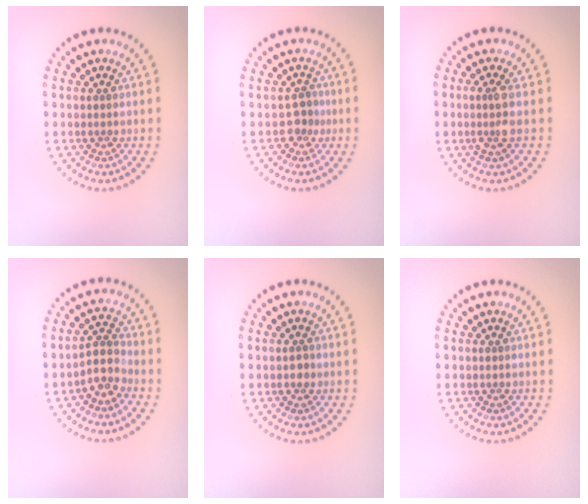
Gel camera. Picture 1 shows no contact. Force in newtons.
{"total": 1.6, "press": 1.3, "slide": 0.9}
{"total": 1.8, "press": 1.6, "slide": 0.9}
{"total": 2.5, "press": 1.9, "slide": 1.6}
{"total": 0.9, "press": 0.9, "slide": 0.2}
{"total": 0.0}